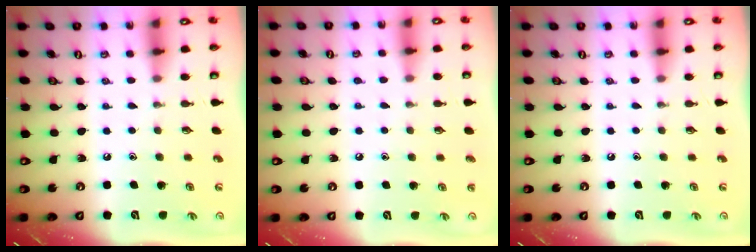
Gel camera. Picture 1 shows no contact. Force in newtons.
{"total": 2.3, "press": 2.3, "slide": 0.2}
{"total": 0.0}